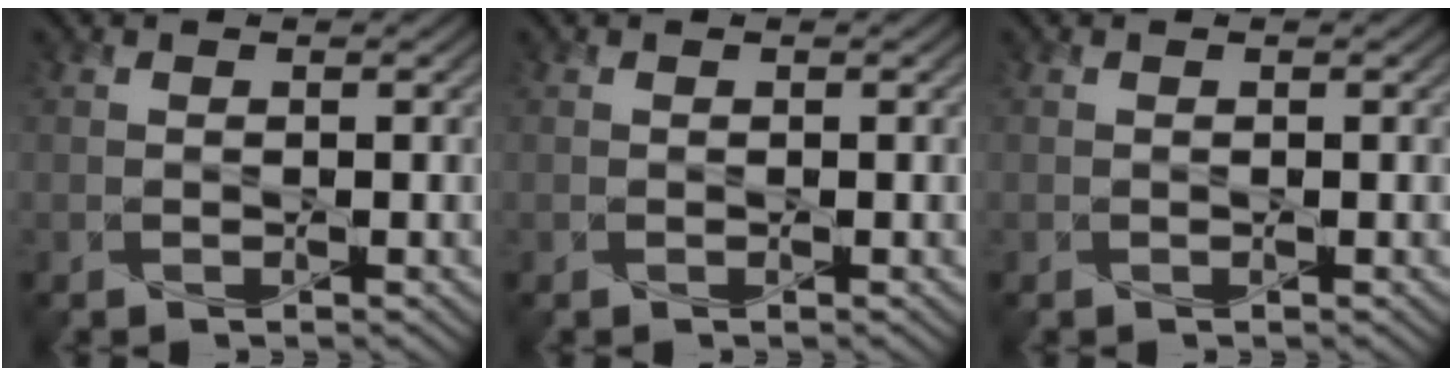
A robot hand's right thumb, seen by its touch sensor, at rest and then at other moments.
{"total": 0.0}
{"total": 0.0}